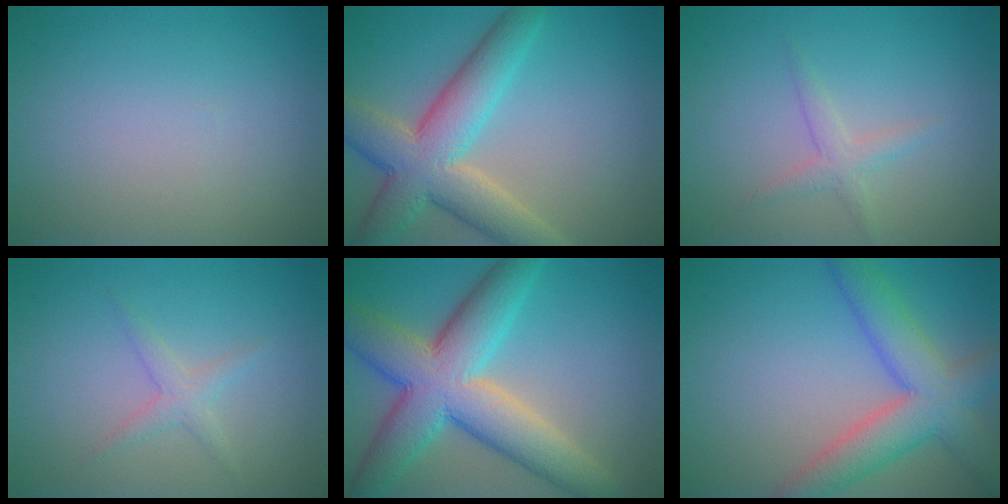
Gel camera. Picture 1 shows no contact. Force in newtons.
{"total": 9.3, "press": 9.3, "slide": 0.4}
{"total": 1.6, "press": 1.6, "slide": 0.1}
{"total": 1.6, "press": 1.6, "slide": 0.1}
{"total": 10.4, "press": 10.4, "slide": 0.7}
{"total": 6.7, "press": 6.7, "slide": 0.3}